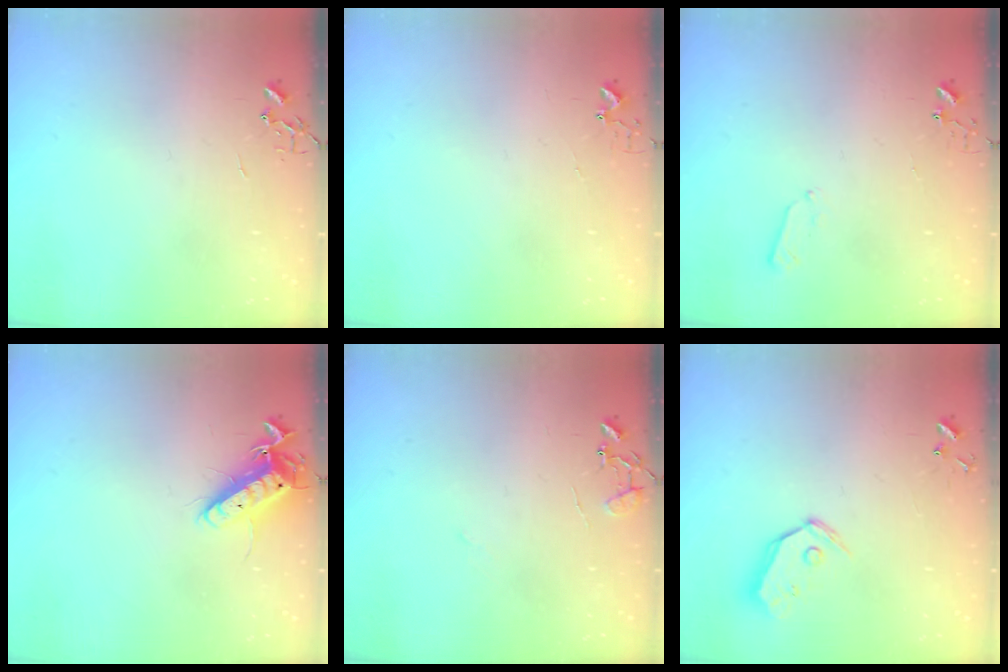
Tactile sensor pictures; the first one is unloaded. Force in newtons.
{"total": 2.9, "press": 2.9, "slide": 0.3}
{"total": 3.4, "press": 3.4, "slide": 0.5}
{"total": 12.2, "press": 12.1, "slide": 1.4}
{"total": 8.7, "press": 8.7, "slide": 0.8}
{"total": 7.7, "press": 7.6, "slide": 0.9}